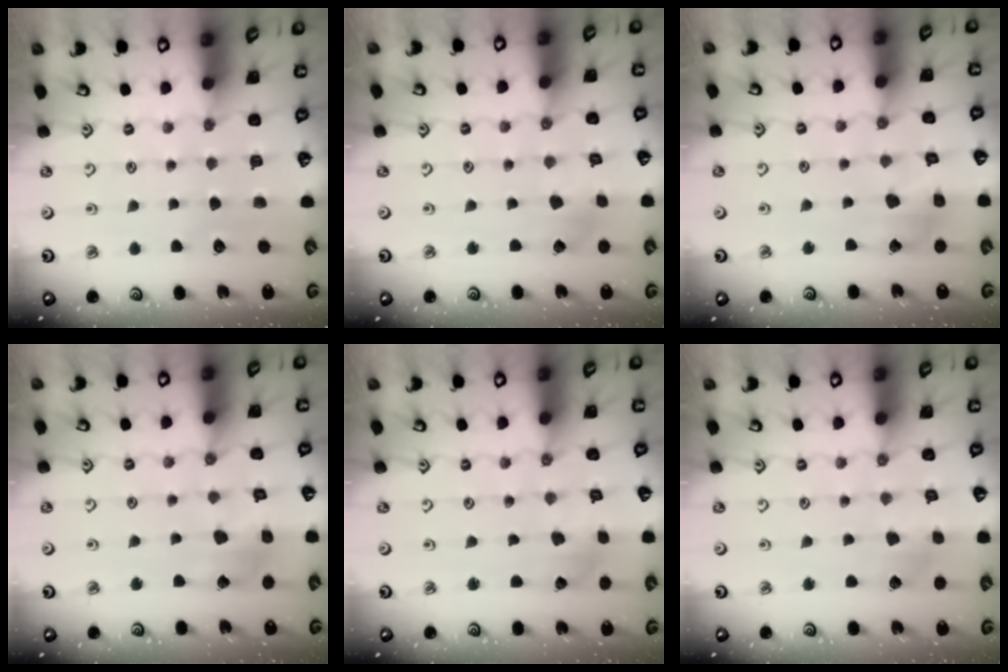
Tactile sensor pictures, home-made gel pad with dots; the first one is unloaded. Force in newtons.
{"total": 2.7, "press": 2.6, "slide": 0.7}
{"total": 8.4, "press": 8.4, "slide": 1.0}
{"total": 7.8, "press": 7.8, "slide": 0.8}
{"total": 1.7, "press": 1.7, "slide": 0.3}
{"total": 2.8, "press": 2.7, "slide": 0.4}